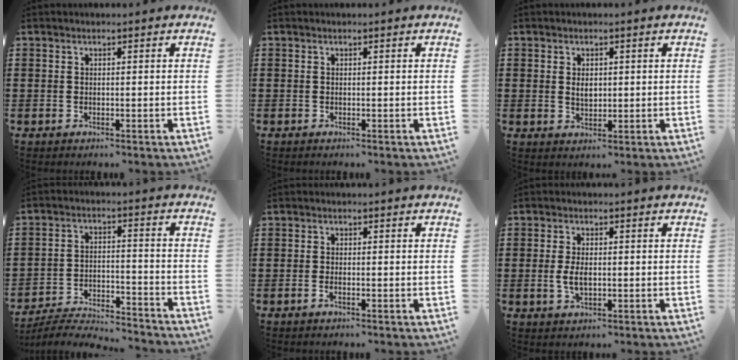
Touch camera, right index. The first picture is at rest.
{"total": 0.0}
{"total": 2.4, "force": [0.3, 1.5, 1.8], "torque": [-0.030, 0.004, 0.004]}
{"total": 5.6, "force": [-5.5, 0.3, 1.1], "torque": [-0.032, -0.001, -0.113]}
{"total": 0.7, "force": [-0.4, 0.1, 0.6], "torque": [-0.013, -0.005, -0.006]}
{"total": 3.2, "force": [-0.2, 1.7, 2.7], "torque": [-0.060, 0.001, -0.006]}